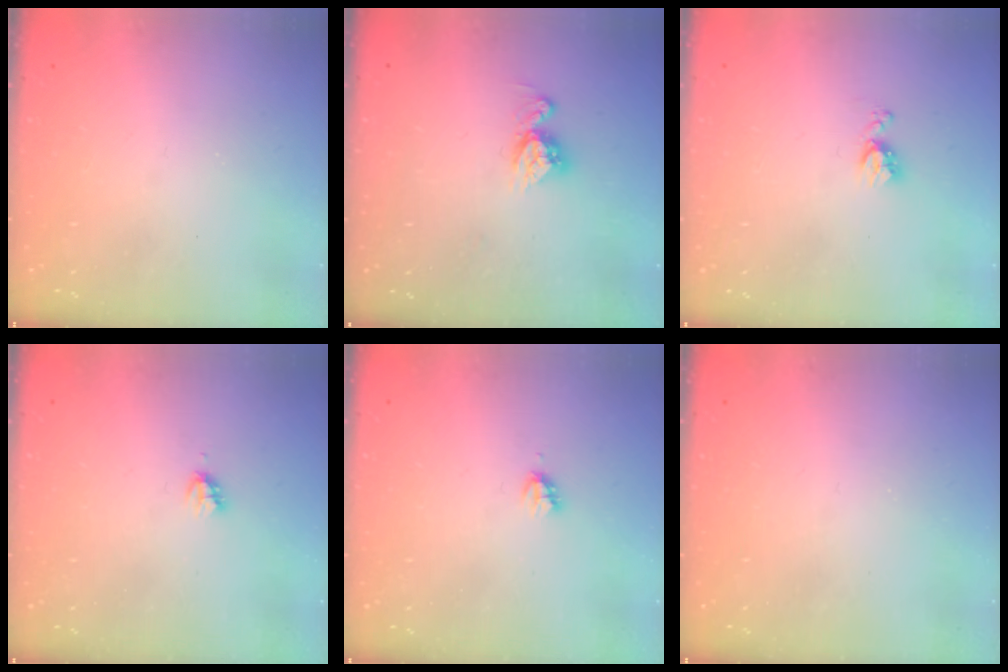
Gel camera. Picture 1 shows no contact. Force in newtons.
{"total": 8.4, "press": 8.4, "slide": 0.7}
{"total": 5.2, "press": 5.1, "slide": 0.6}
{"total": 2.2, "press": 2.2, "slide": 0.3}
{"total": 2.2, "press": 2.2, "slide": 0.3}
{"total": 0.0}